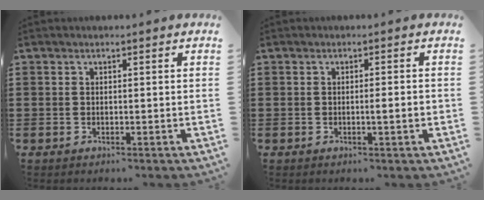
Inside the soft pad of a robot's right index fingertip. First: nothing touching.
{"total": 2.0, "force": [-0.4, -0.1, 2.0], "torque": [-0.031, -0.003, -0.008]}